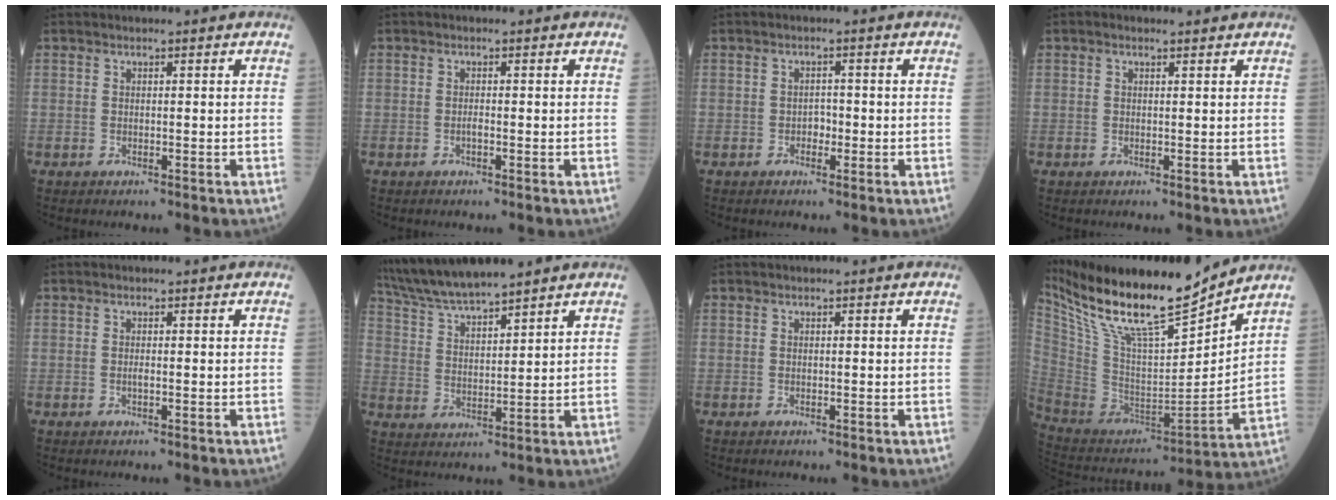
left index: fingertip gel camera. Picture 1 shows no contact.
{"total": 0.9, "force": [-0.7, 0.1, 0.5], "torque": [-0.012, -0.004, -0.013]}
{"total": 1.7, "force": [-1.0, 1.0, 0.9], "torque": [-0.009, 0.001, -0.019]}
{"total": 0.7, "force": [0.2, 0.4, 0.5], "torque": [-0.017, 0.000, -0.001]}
{"total": 0.7, "force": [-0.5, 0.0, 0.5], "torque": [-0.012, -0.005, -0.010]}
{"total": 9.7, "force": [8.7, 0.3, 4.3], "torque": [-0.089, 0.018, 0.169]}
{"total": 0.0}
{"total": 21.3, "force": [17.2, 2.3, 12.3], "torque": [-0.228, -0.013, 0.318]}